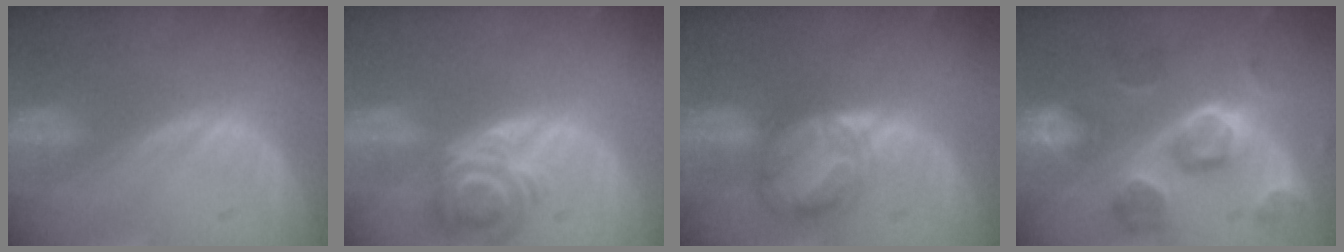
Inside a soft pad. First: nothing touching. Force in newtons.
{"total": 5.6, "press": 5.6, "slide": 0.5}
{"total": 6.6, "press": 6.6, "slide": 0.4}
{"total": 9.4, "press": 9.0, "slide": 2.7}